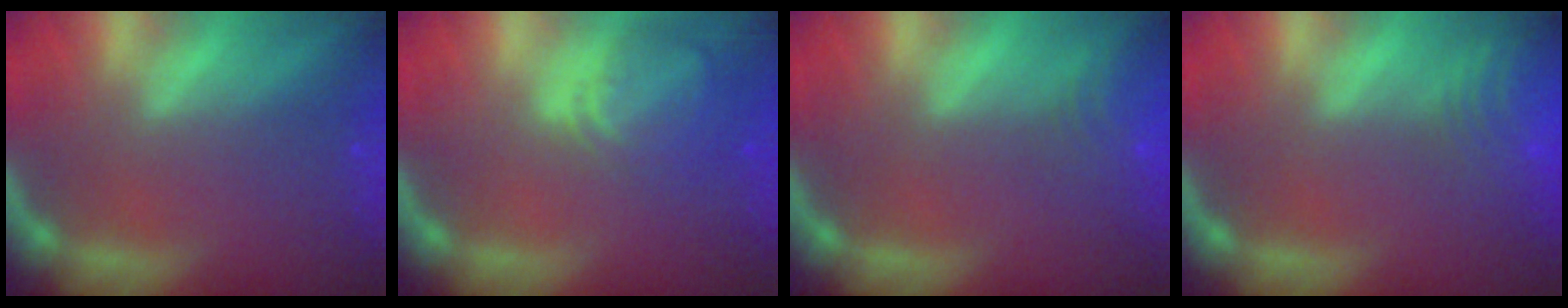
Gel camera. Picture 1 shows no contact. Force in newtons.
{"total": 5.0}
{"total": 4.5}
{"total": 8.5}